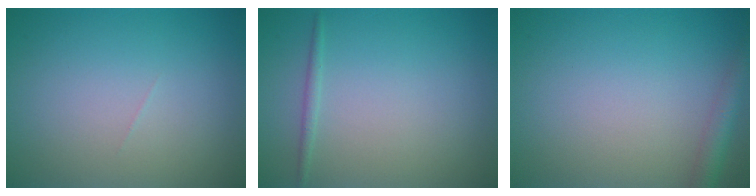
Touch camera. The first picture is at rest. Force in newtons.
{"total": 0.8, "press": 0.8, "slide": 0.0}
{"total": 2.4, "press": 2.4, "slide": 0.1}